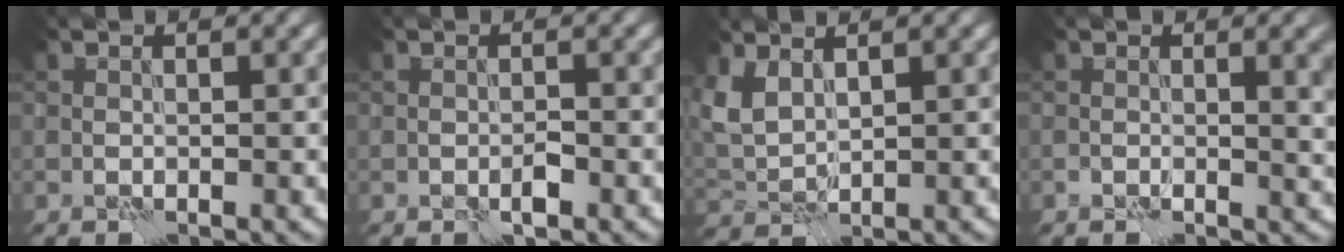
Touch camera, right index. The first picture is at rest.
{"total": 1.0, "force": [-0.6, 0.3, 0.8], "torque": [-0.016, 0.001, -0.009]}
{"total": 2.6, "force": [2.2, 0.9, 1.3], "torque": [-0.042, 0.002, 0.049]}
{"total": 3.1, "force": [0.2, 1.1, 2.9], "torque": [-0.038, -0.005, 0.000]}